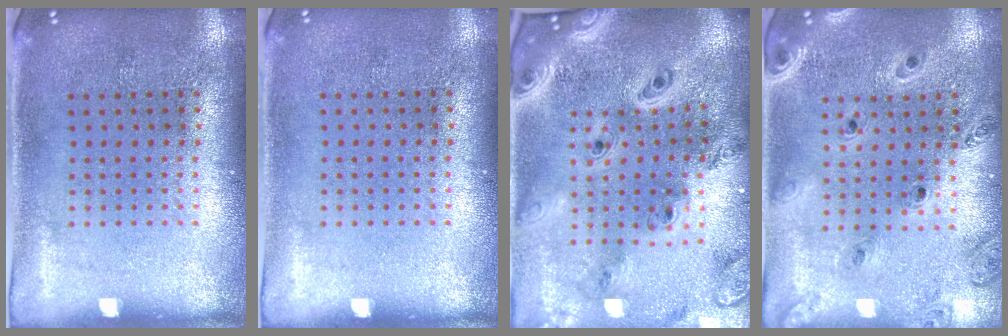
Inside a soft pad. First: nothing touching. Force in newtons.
{"total": 0.0}
{"total": 4.1, "press": 3.1, "slide": 2.6}
{"total": 1.3, "press": 1.3, "slide": 0.2}